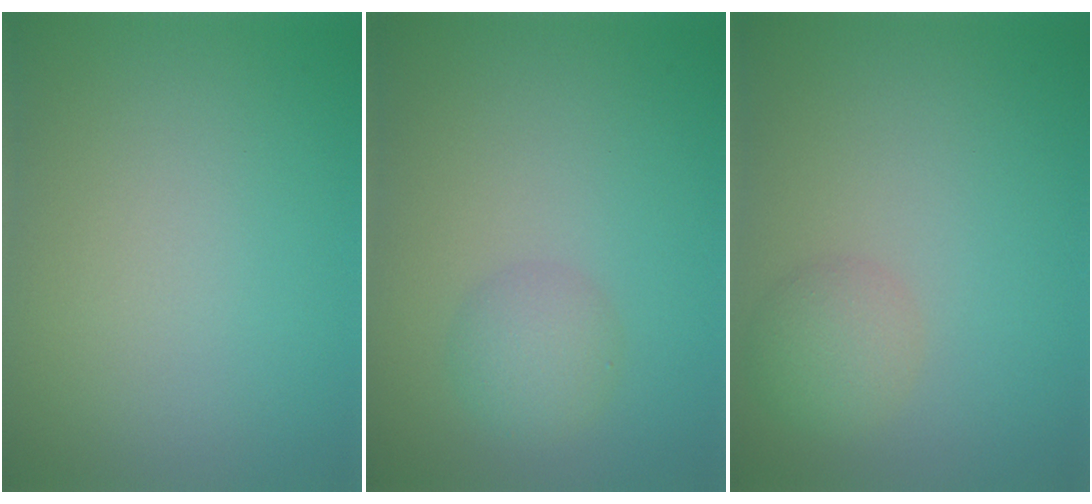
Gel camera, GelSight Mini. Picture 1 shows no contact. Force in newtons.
{"total": 2.4, "press": 2.4, "slide": 0.0}
{"total": 2.5, "press": 2.5, "slide": 0.1}